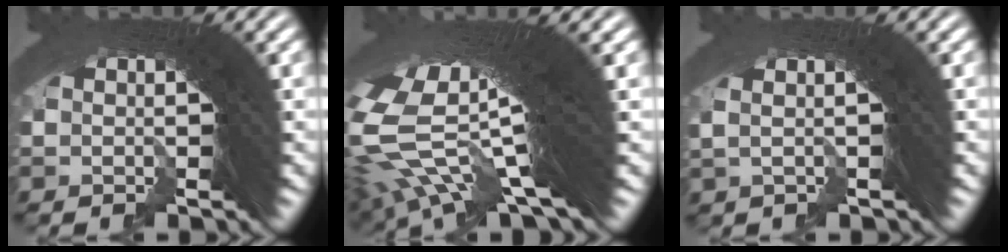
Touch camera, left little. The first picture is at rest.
{"total": 16.5, "force": [4.9, 7.9, 13.6], "torque": [-0.253, 0.000, 0.084]}
{"total": 2.5, "force": [0.8, 0.6, 2.3], "torque": [-0.021, 0.021, 0.005]}